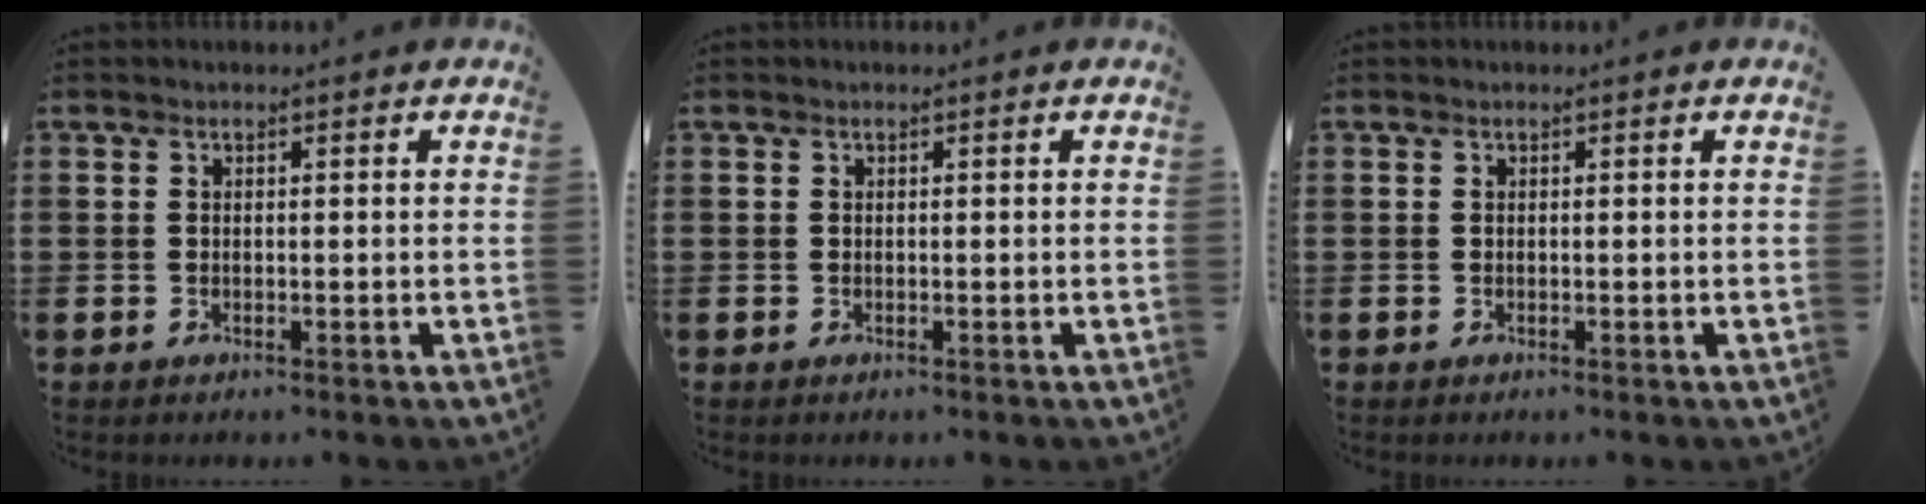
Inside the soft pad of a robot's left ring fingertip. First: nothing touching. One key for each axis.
{"total": 0.0}
{"total": 0.0}